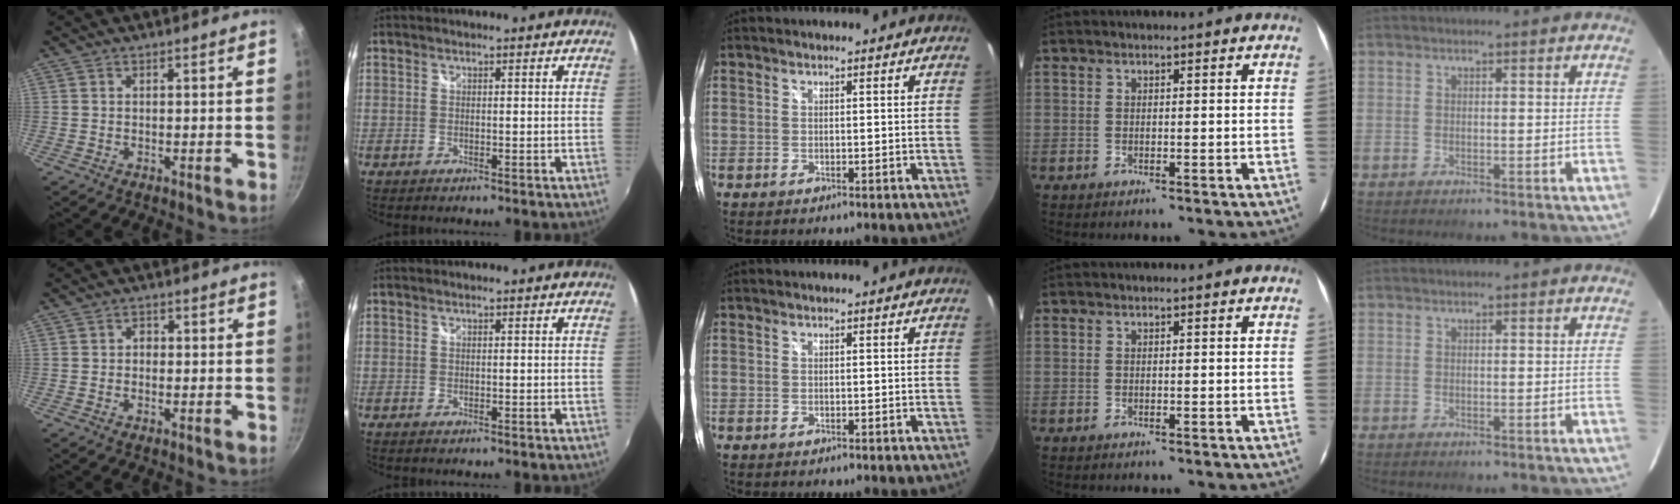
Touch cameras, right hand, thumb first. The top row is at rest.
{"thumb": {"total": 1.7, "force": [-0.1, 1.3, 1.0], "torque": [-0.012, 0.001, -0.006]}}